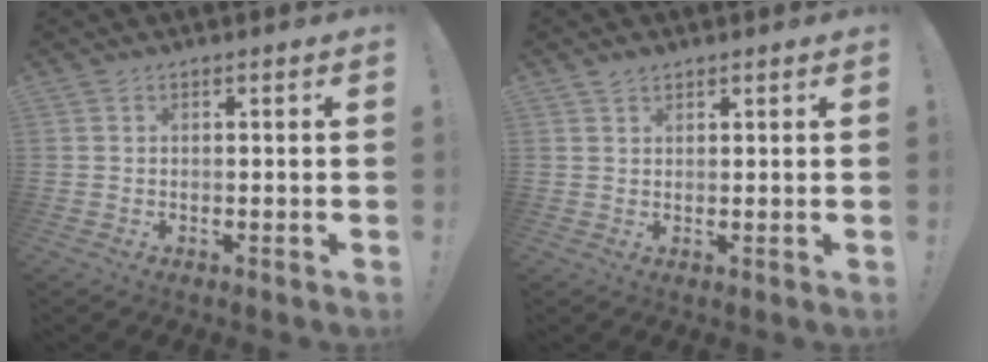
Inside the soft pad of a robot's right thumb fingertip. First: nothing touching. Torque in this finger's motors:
{"motor_torque": [-0.24, -0.13, 0.39, 0.07, 0.00]}